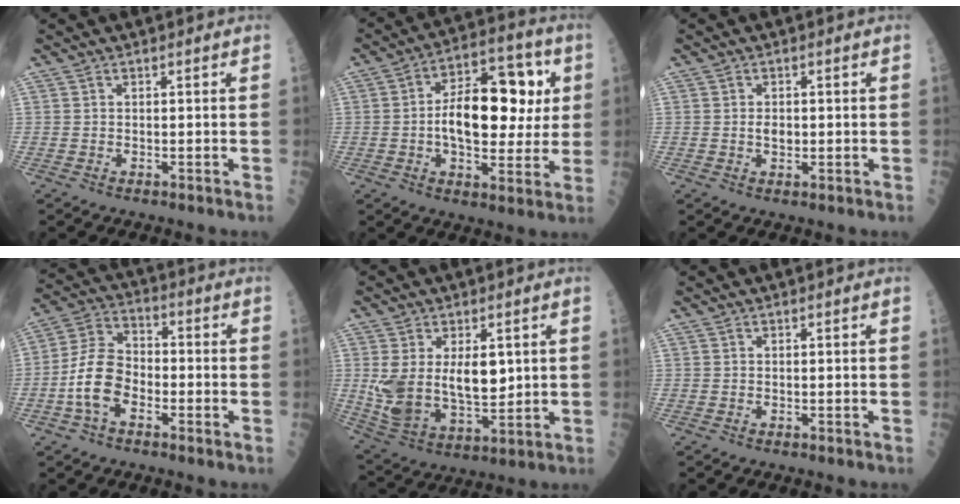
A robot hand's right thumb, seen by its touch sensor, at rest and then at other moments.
{"total": 18.3, "force": [1.6, 10.0, 15.3], "torque": [-0.195, 0.022, 0.021]}
{"total": 2.1, "force": [0.0, 1.4, 1.6], "torque": [-0.022, 0.000, 0.002]}
{"total": 10.4, "force": [-3.2, 6.5, 7.4], "torque": [-0.134, 0.036, -0.072]}
{"total": 13.9, "force": [2.1, 7.7, 11.4], "torque": [-0.196, -0.021, 0.055]}
{"total": 0.0}